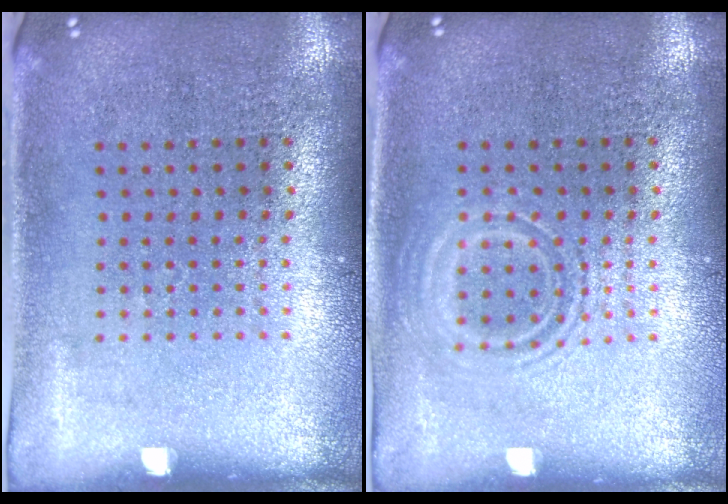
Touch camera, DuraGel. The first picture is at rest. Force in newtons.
{"total": 1.1, "press": 1.1, "slide": 0.3}